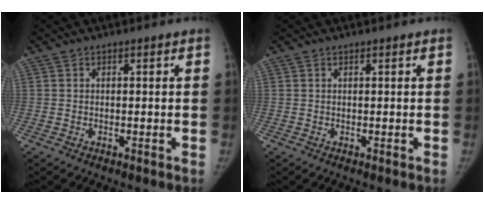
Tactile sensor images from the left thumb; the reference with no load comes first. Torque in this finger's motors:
{"motor_torque": [0.09, 0.01, -0.05, 0.01, 0.01]}